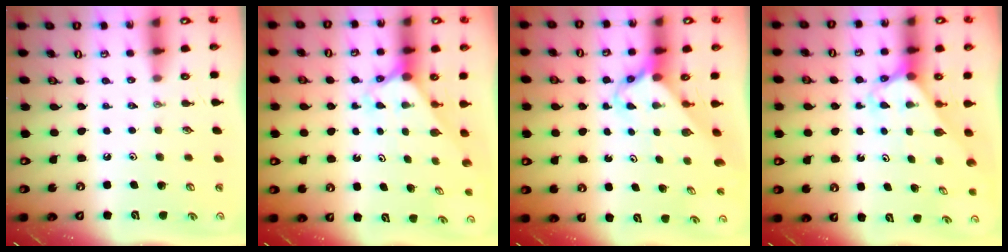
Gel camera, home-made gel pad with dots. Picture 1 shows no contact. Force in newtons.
{"total": 2.4, "press": 2.4, "slide": 0.2}
{"total": 2.7, "press": 2.7, "slide": 0.2}
{"total": 2.6, "press": 2.6, "slide": 0.2}